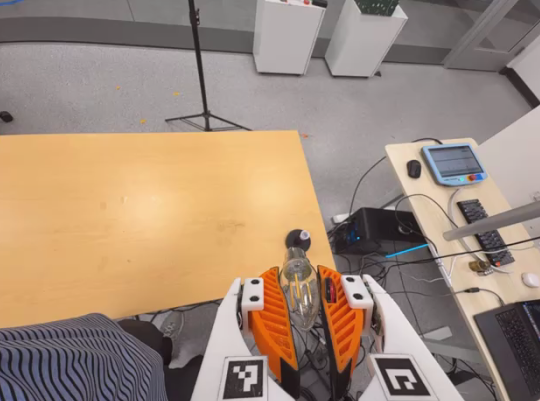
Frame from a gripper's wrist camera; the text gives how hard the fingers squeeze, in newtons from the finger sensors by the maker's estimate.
{"total": 19.1, "left": 23.6, "right": 14.7}